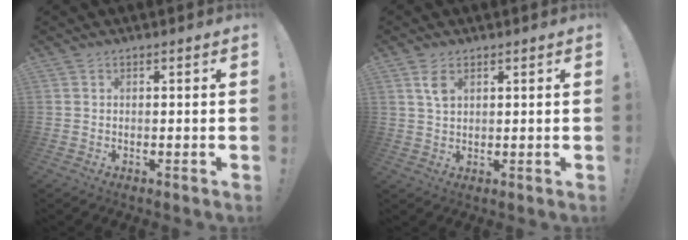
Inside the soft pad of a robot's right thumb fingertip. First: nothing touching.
{"total": 4.3, "force": [2.0, 2.1, 3.1], "torque": [-0.048, -0.008, 0.034]}